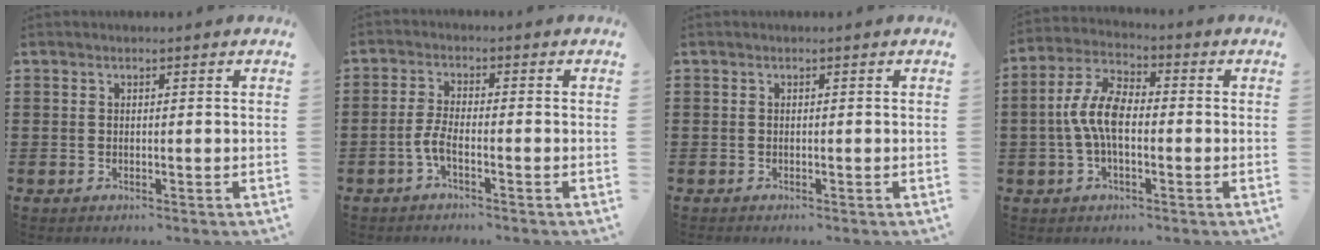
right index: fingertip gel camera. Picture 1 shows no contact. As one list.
[{"total": 3.3, "force": [-1.5, 0.8, 2.8], "torque": [-0.077, -0.007, -0.037]}, {"total": 0.0}, {"total": 7.3, "force": [-1.0, 3.5, 6.3], "torque": [-0.147, 0.002, -0.025]}]